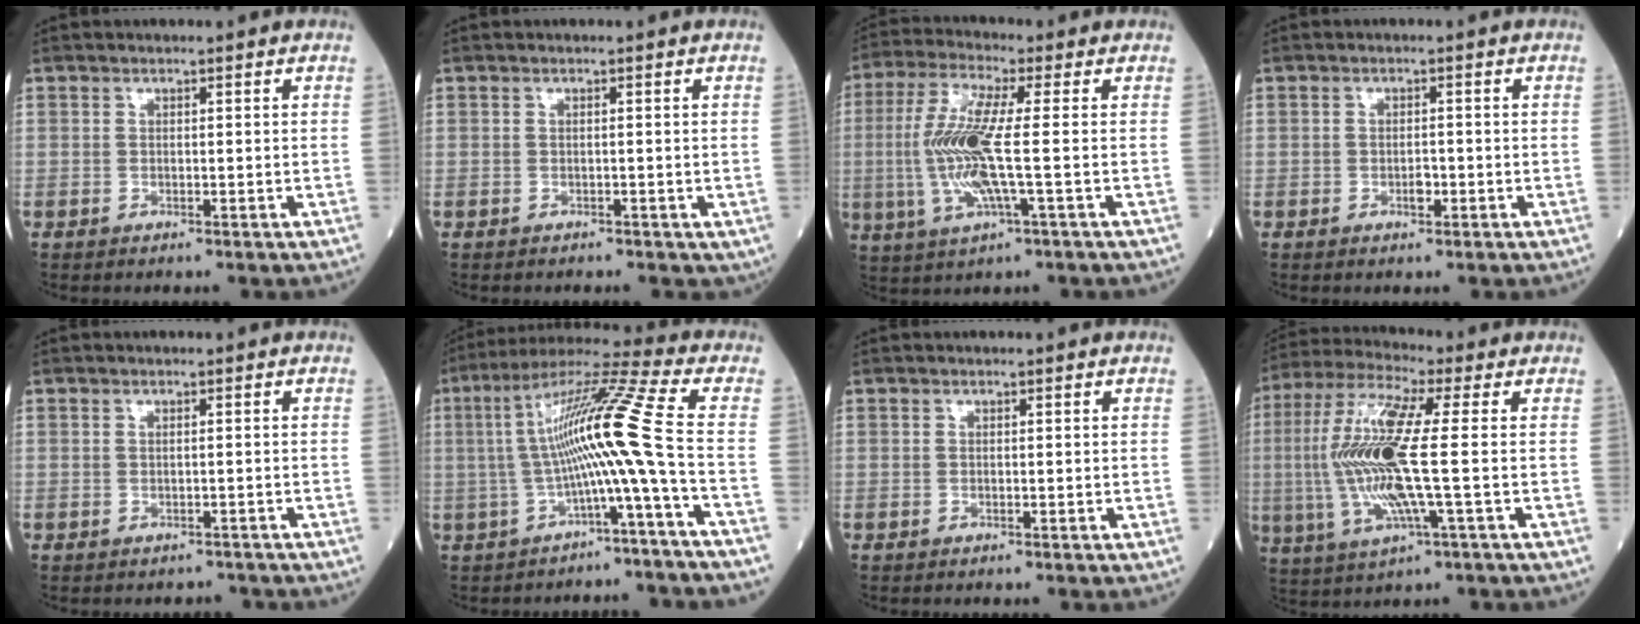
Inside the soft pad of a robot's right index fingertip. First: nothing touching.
{"total": 1.5, "force": [-0.9, 1.0, 0.6], "torque": [-0.004, 0.002, -0.008]}
{"total": 10.9, "force": [-0.7, 0.9, 10.9], "torque": [-0.242, 0.003, -0.016]}
{"total": 1.5, "force": [-0.5, 0.7, 1.1], "torque": [-0.018, 0.003, -0.005]}
{"total": 1.4, "force": [-1.2, 0.7, 0.2], "torque": [0.000, 0.001, -0.014]}
{"total": 12.9, "force": [-1.6, -2.2, 12.7], "torque": [-0.231, 0.031, -0.033]}
{"total": 0.0}
{"total": 14.9, "force": [-0.4, 1.3, 14.8], "torque": [-0.324, 0.009, -0.011]}